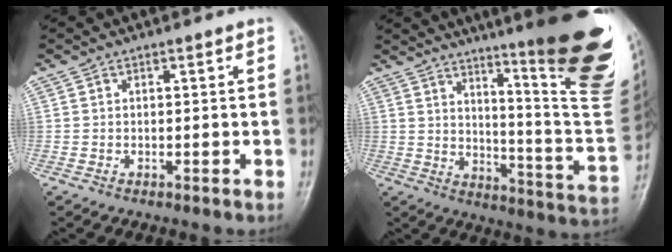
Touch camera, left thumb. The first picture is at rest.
{"total": 28.0, "force": [15.7, 4.2, 22.8], "torque": [-0.236, -0.089, 0.218]}